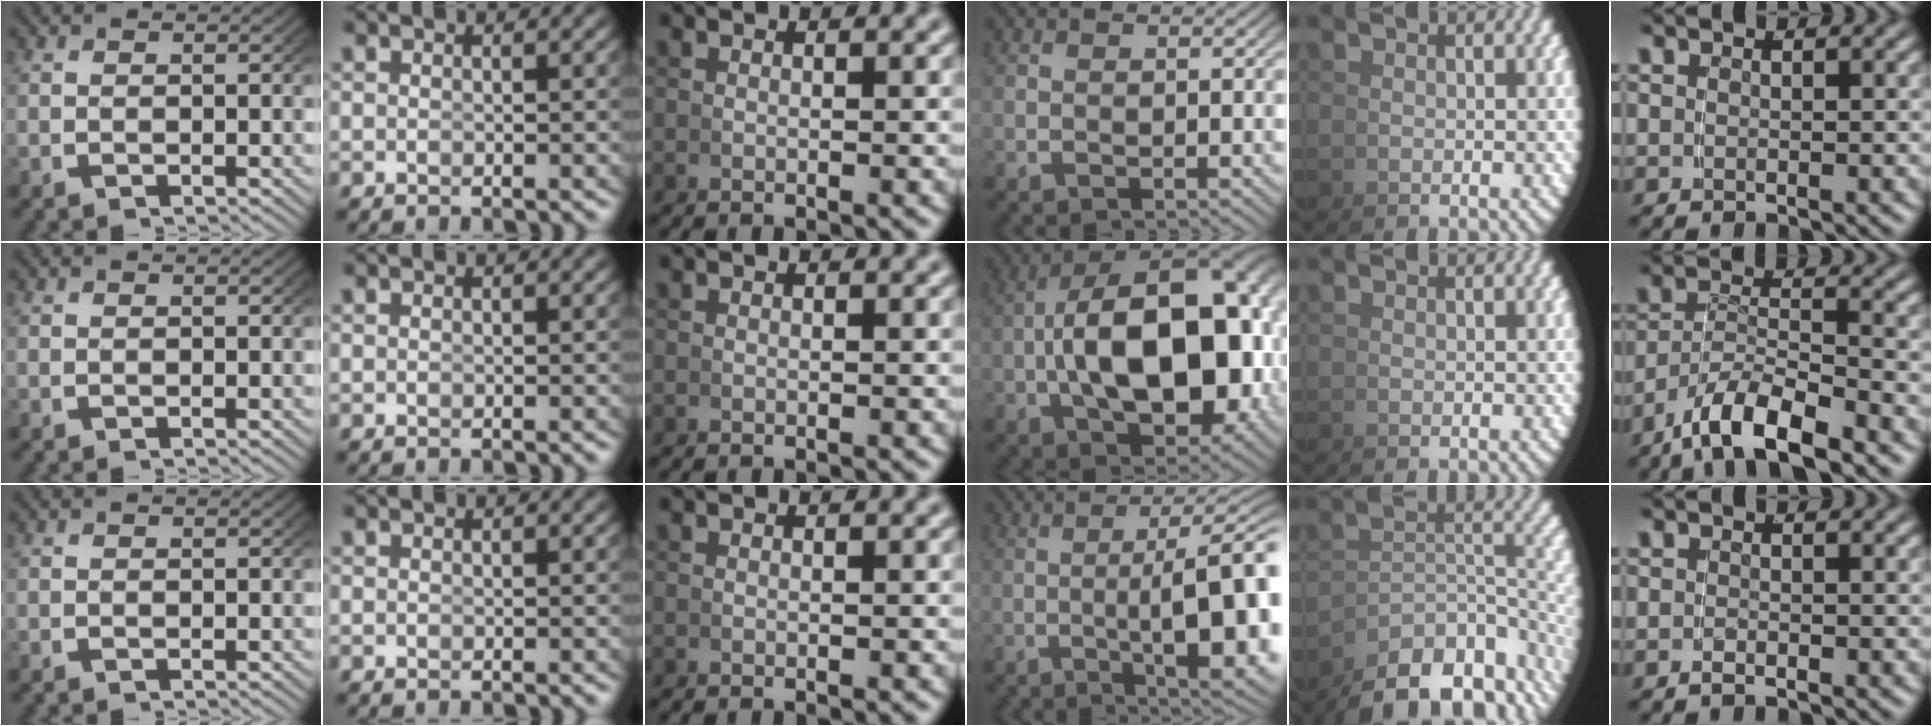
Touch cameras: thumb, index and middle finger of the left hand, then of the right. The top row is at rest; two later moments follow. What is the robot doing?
{"motion": "grasp_and_lifting", "object": "whiteboard"}